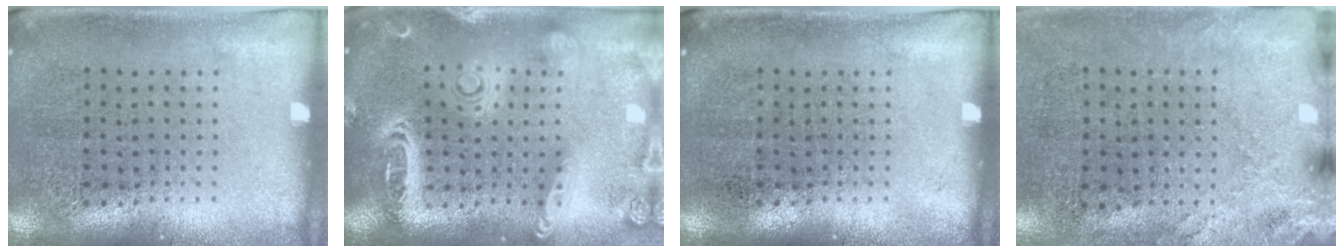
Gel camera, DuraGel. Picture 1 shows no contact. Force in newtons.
{"total": 2.6, "press": 2.3, "slide": 1.2}
{"total": 0.0}
{"total": 2.5, "press": 2.0, "slide": 1.5}